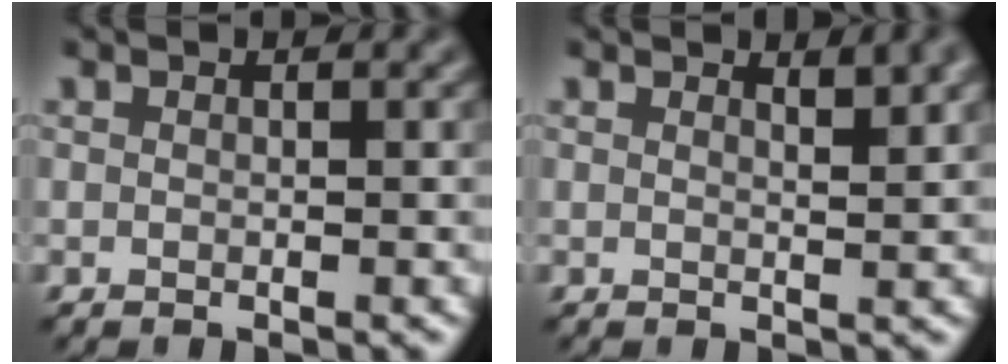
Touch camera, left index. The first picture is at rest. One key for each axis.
{"total": 2.7, "fx": 1.8, "fy": 0.8, "fz": 1.8, "tx": -0.015, "ty": 0.004, "tz": 0.026}